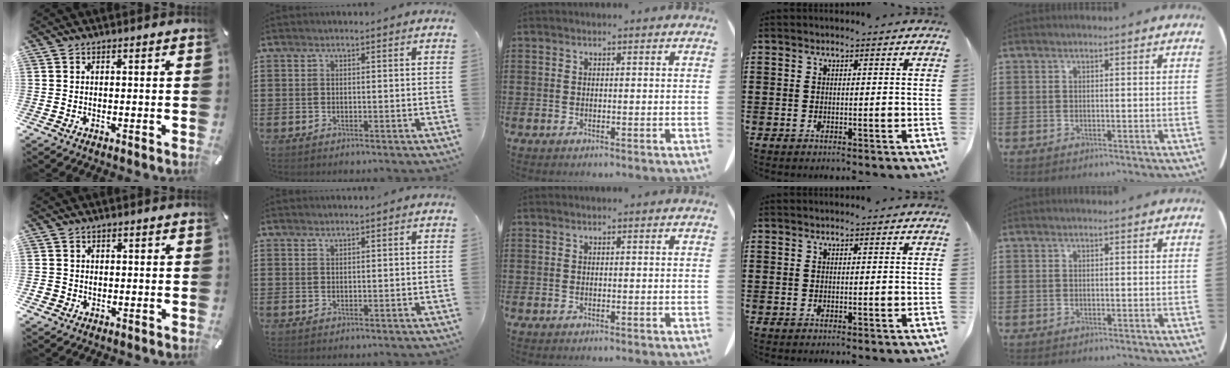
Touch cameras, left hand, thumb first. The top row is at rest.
{"thumb": {"total": 2.5, "force": [-0.5, 2.4, 0.4], "torque": [-0.006, 0.004, -0.012]}, "index": {"total": 0.6, "force": [0.5, 0.0, 0.3], "torque": [-0.008, -0.001, 0.011]}}